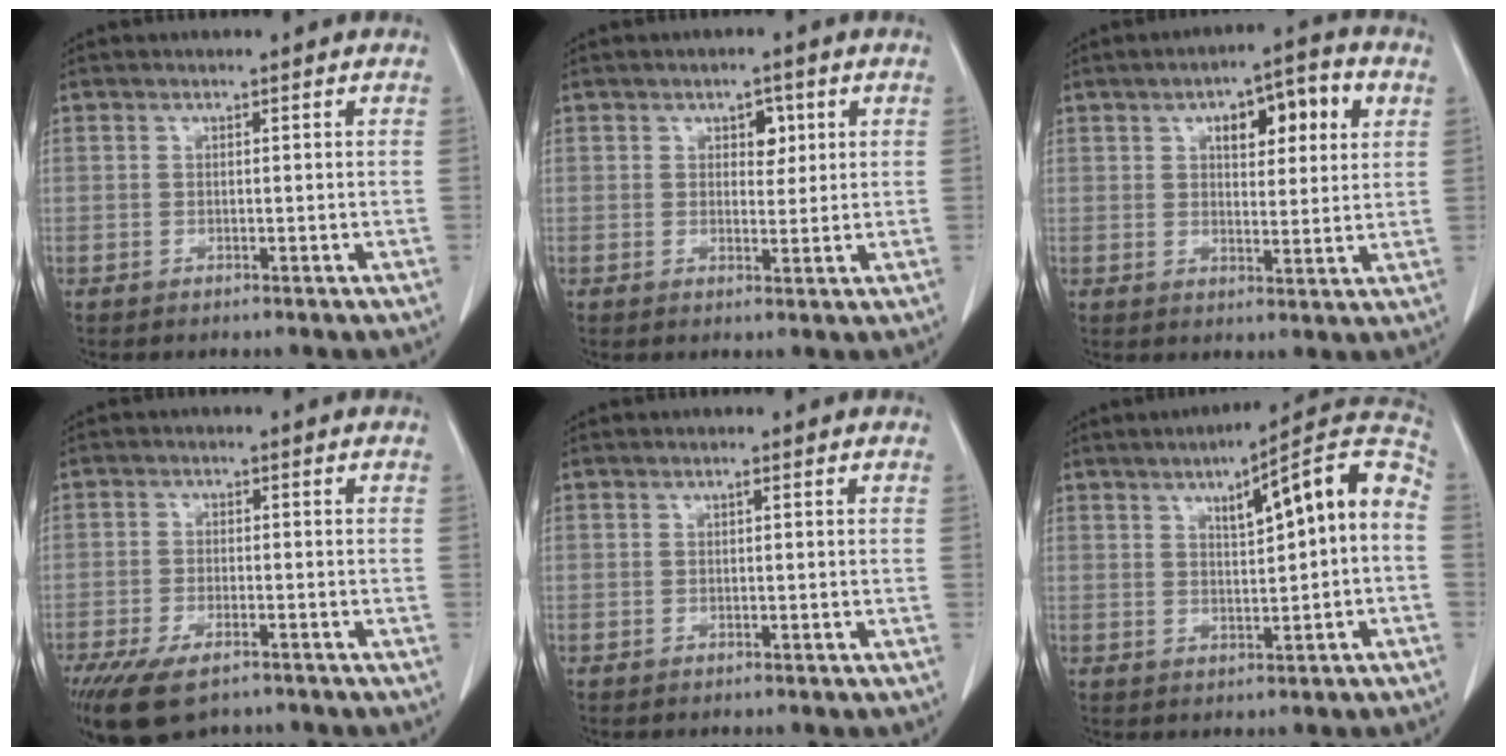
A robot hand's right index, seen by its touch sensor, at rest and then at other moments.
{"total": 3.0, "force": [1.2, 1.9, 2.0], "torque": [-0.023, 0.004, 0.017]}
{"total": 9.7, "force": [3.8, 3.5, 8.2], "torque": [-0.113, 0.021, 0.055]}
{"total": 10.1, "force": [-7.2, 4.0, 5.9], "torque": [-0.111, -0.015, -0.117]}
{"total": 0.0}
{"total": 12.2, "force": [2.0, 2.1, 11.9], "torque": [-0.158, 0.037, 0.024]}